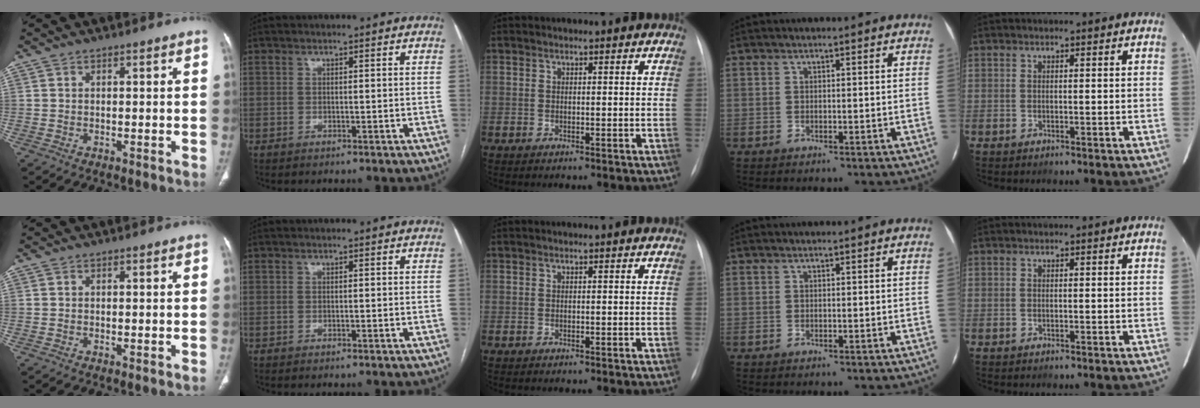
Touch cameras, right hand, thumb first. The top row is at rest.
{}